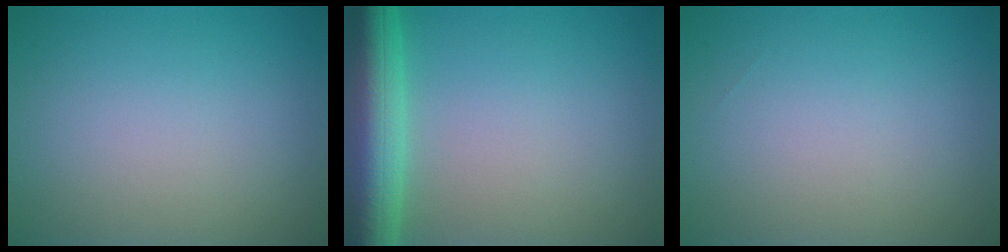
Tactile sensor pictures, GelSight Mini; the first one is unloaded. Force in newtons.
{"total": 7.7, "press": 7.7, "slide": 0.3}
{"total": 0.0}